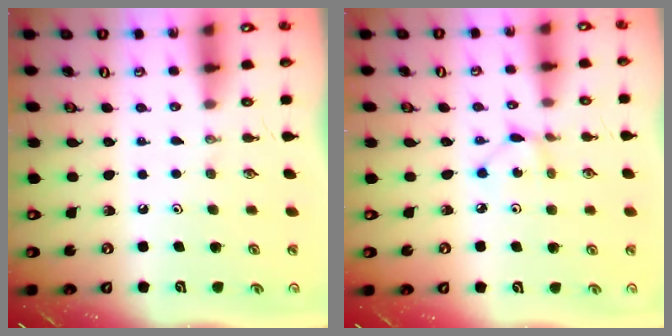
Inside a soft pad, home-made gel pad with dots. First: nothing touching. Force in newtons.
{"total": 2.0, "press": 2.0, "slide": 0.2}